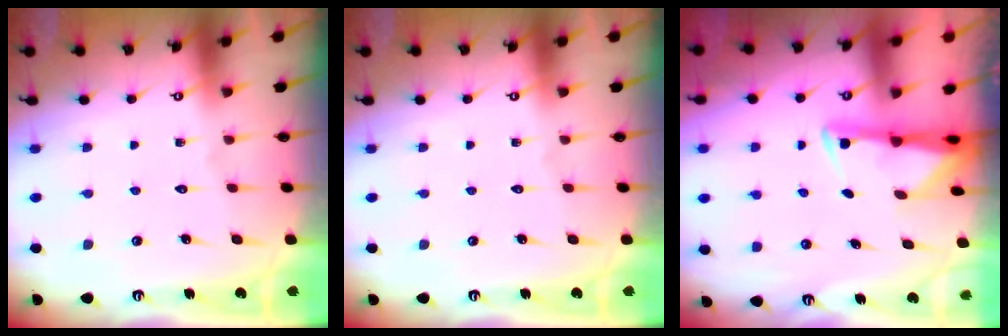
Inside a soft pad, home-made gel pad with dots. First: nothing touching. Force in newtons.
{"total": 0.0}
{"total": 3.1, "press": 3.0, "slide": 0.6}